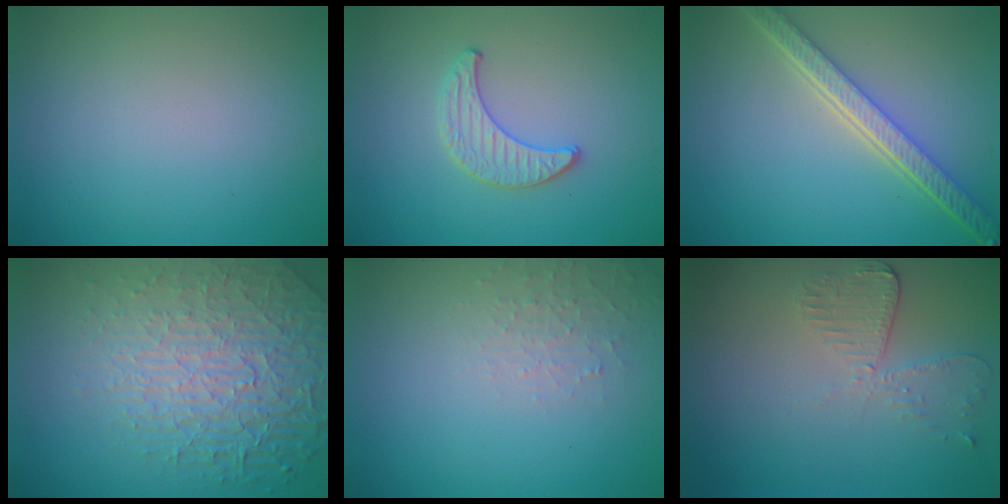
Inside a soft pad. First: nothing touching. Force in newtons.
{"total": 1.5, "press": 1.5, "slide": 0.1}
{"total": 5.5, "press": 4.2, "slide": 3.5}
{"total": 8.4, "press": 5.7, "slide": 6.2}
{"total": 1.8, "press": 1.8, "slide": 0.4}
{"total": 2.9, "press": 2.6, "slide": 1.3}